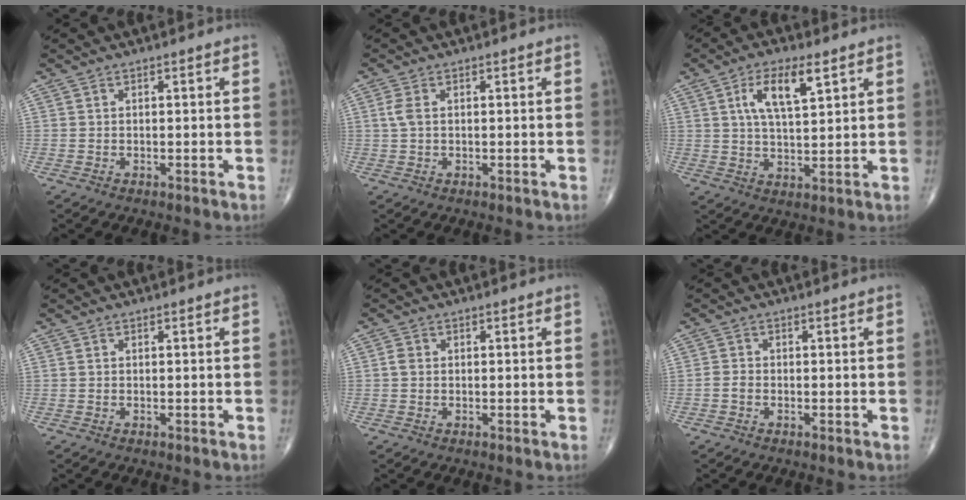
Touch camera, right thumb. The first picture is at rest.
{"total": 2.2, "force": [0.4, 1.2, 1.8], "torque": [-0.052, 0.008, 0.008]}
{"total": 8.8, "force": [3.9, 3.2, 7.3], "torque": [-0.124, -0.012, 0.072]}
{"total": 0.0}
{"total": 1.3, "force": [0.0, 1.0, 0.7], "torque": [-0.011, 0.002, -0.001]}
{"total": 1.3, "force": [-0.6, 0.9, 0.8], "torque": [-0.017, 0.004, -0.013]}